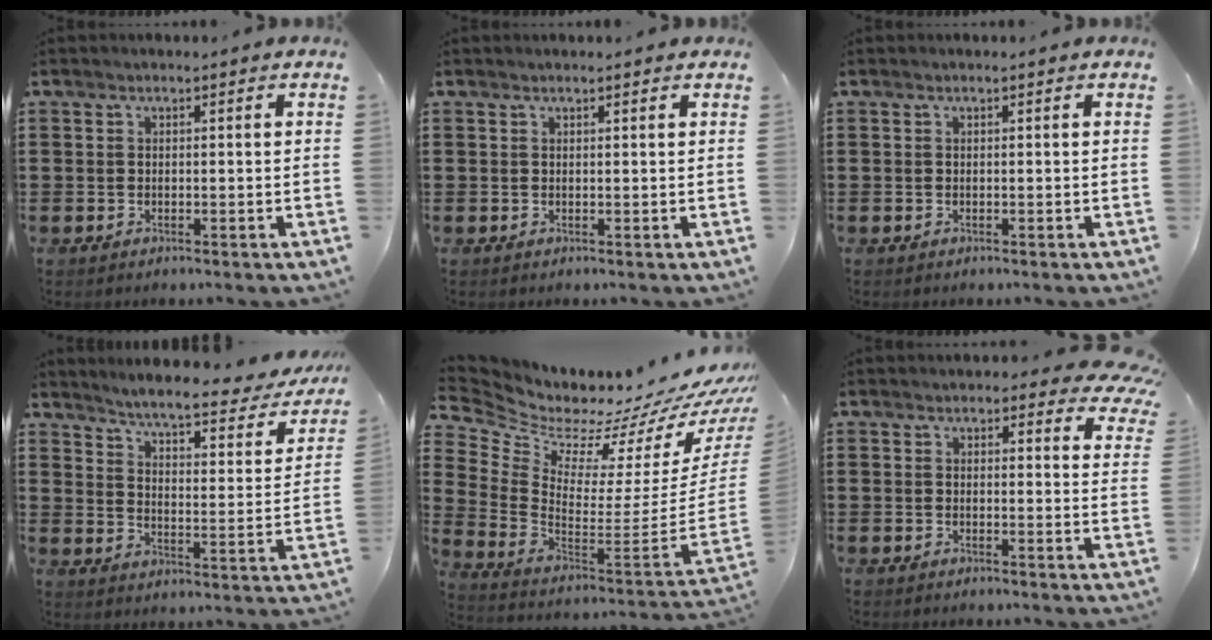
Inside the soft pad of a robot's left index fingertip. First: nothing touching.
{"total": 0.5, "force": [0.5, 0.0, 0.3], "torque": [-0.006, 0.000, 0.010]}
{"total": 0.0}
{"total": 5.2, "force": [4.6, 0.0, 2.4], "torque": [-0.068, -0.035, 0.071]}
{"total": 5.2, "force": [4.8, 1.6, 1.2], "torque": [-0.037, -0.076, 0.068]}
{"total": 4.0, "force": [3.6, 1.3, 1.3], "torque": [-0.022, -0.014, 0.064]}